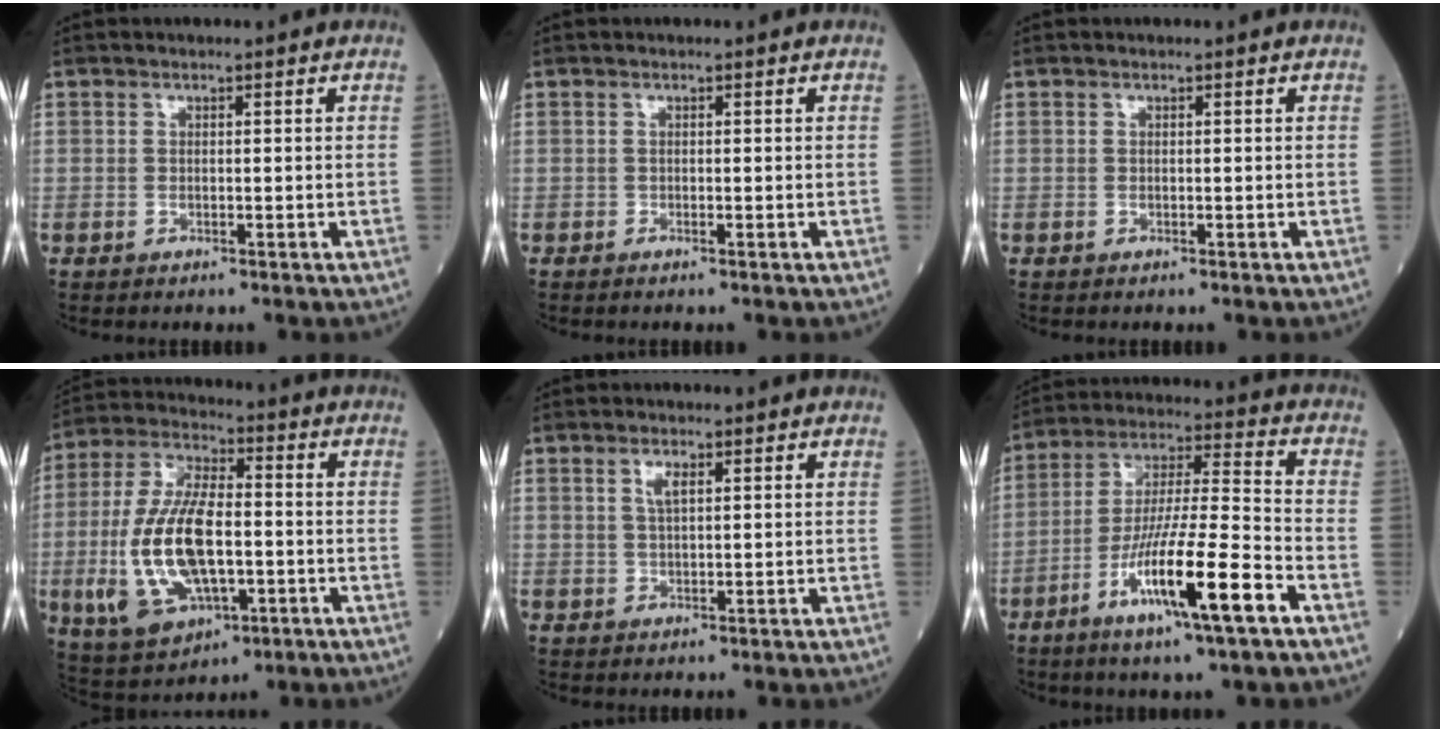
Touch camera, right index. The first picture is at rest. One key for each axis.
{"total": 0.0}
{"total": 0.0}
{"total": 16.9, "fx": -3.2, "fy": 7.4, "fz": 14.8, "tx": -0.315, "ty": 0.002, "tz": -0.048}
{"total": 2.0, "fx": 0.9, "fy": 0.5, "fz": 1.7, "tx": -0.038, "ty": 0.002, "tz": 0.020}
{"total": 15.6, "fx": -7.2, "fy": 0.5, "fz": 13.8, "tx": -0.260, "ty": -0.017, "tz": -0.128}